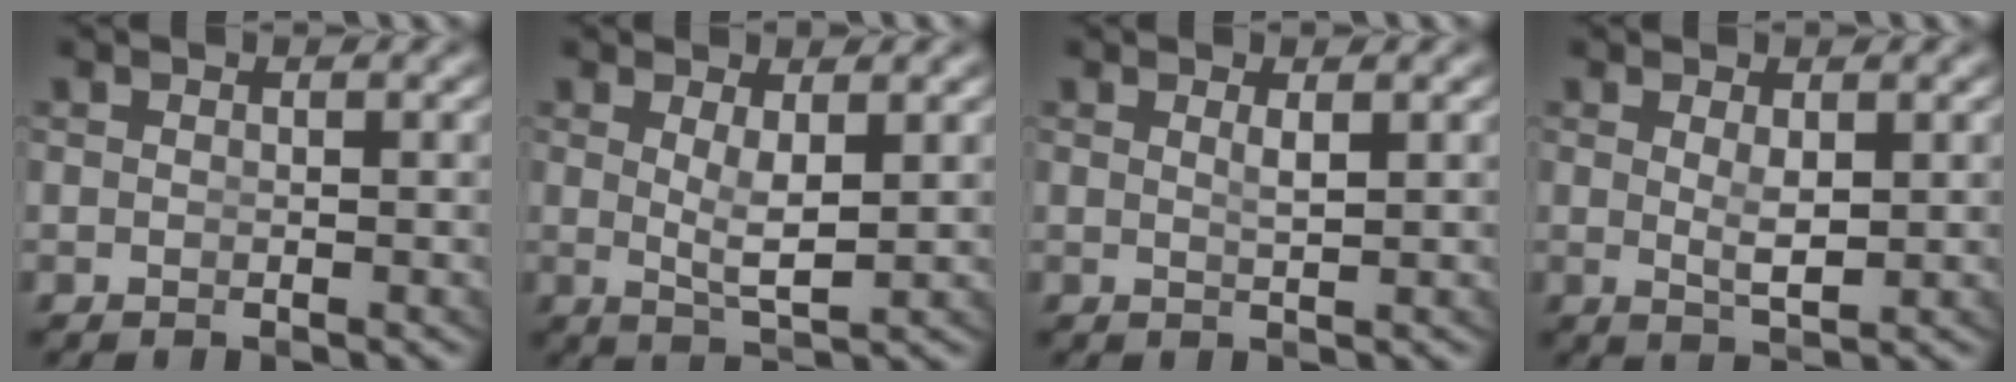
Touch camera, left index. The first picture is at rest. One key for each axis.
{"total": 2.7, "fx": 0.5, "fy": -0.1, "fz": 2.7, "tx": -0.049, "ty": -0.022, "tz": 0.024}
{"total": 1.3, "fx": 0.5, "fy": -0.7, "fz": 0.9, "tx": -0.017, "ty": -0.015, "tz": 0.020}
{"total": 2.0, "fx": 0.4, "fy": 0.0, "fz": 2.0, "tx": -0.033, "ty": -0.020, "tz": 0.021}